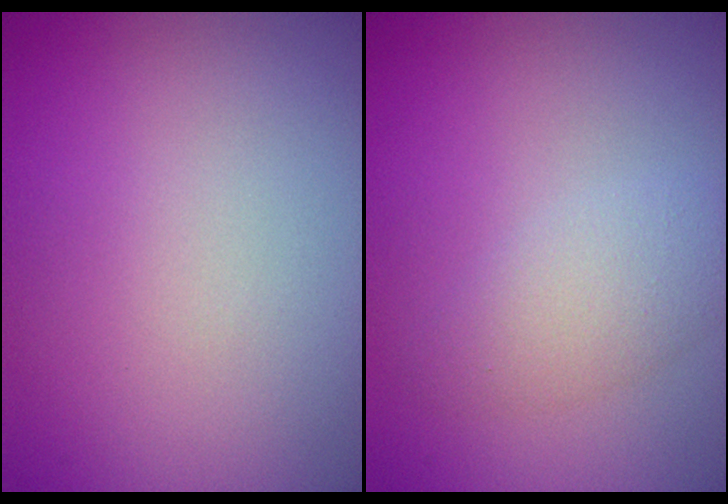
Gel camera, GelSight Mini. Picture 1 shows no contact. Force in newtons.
{"total": 2.6, "press": 2.6, "slide": 0.1}